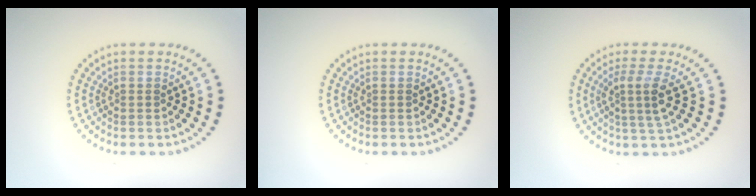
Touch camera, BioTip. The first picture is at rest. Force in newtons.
{"total": 0.0}
{"total": 3.0, "press": 2.2, "slide": 2.0}